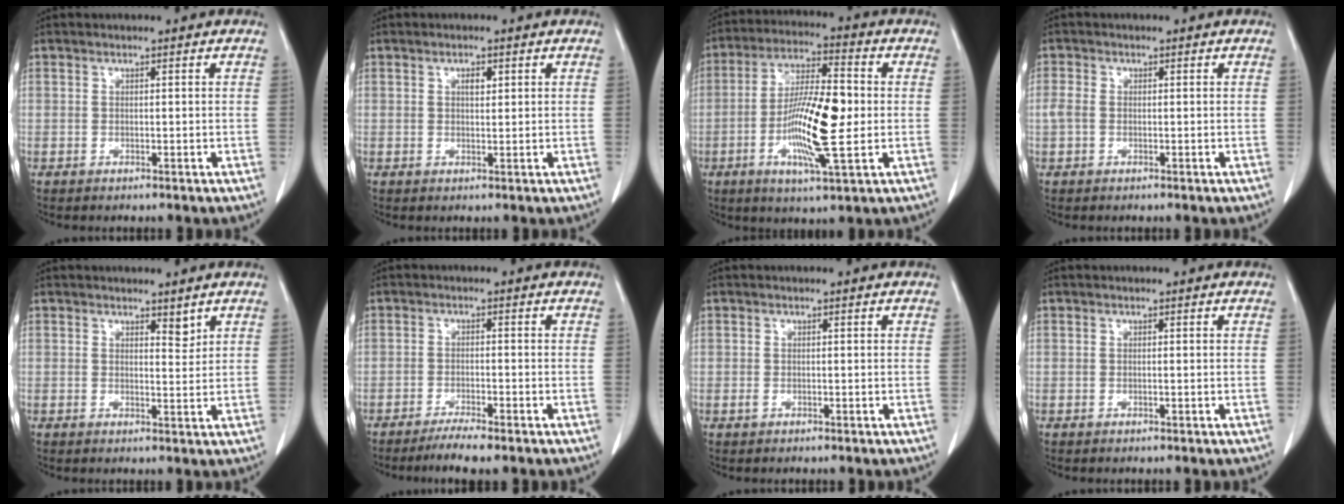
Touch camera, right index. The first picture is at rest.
{"total": 1.5, "force": [0.6, 0.7, 1.3], "torque": [-0.021, 0.000, 0.010]}
{"total": 13.9, "force": [-1.9, 2.4, 13.6], "torque": [-0.254, -0.001, -0.035]}
{"total": 1.9, "force": [-0.1, 1.3, 1.3], "torque": [-0.041, 0.008, -0.003]}
{"total": 1.9, "force": [1.5, 0.6, 1.0], "torque": [-0.013, -0.010, 0.025]}
{"total": 4.4, "force": [-3.5, 0.1, 2.7], "torque": [-0.048, -0.009, -0.061]}
{"total": 0.5, "force": [-0.1, 0.4, 0.2], "torque": [-0.006, 0.000, -0.002]}
{"total": 0.0}